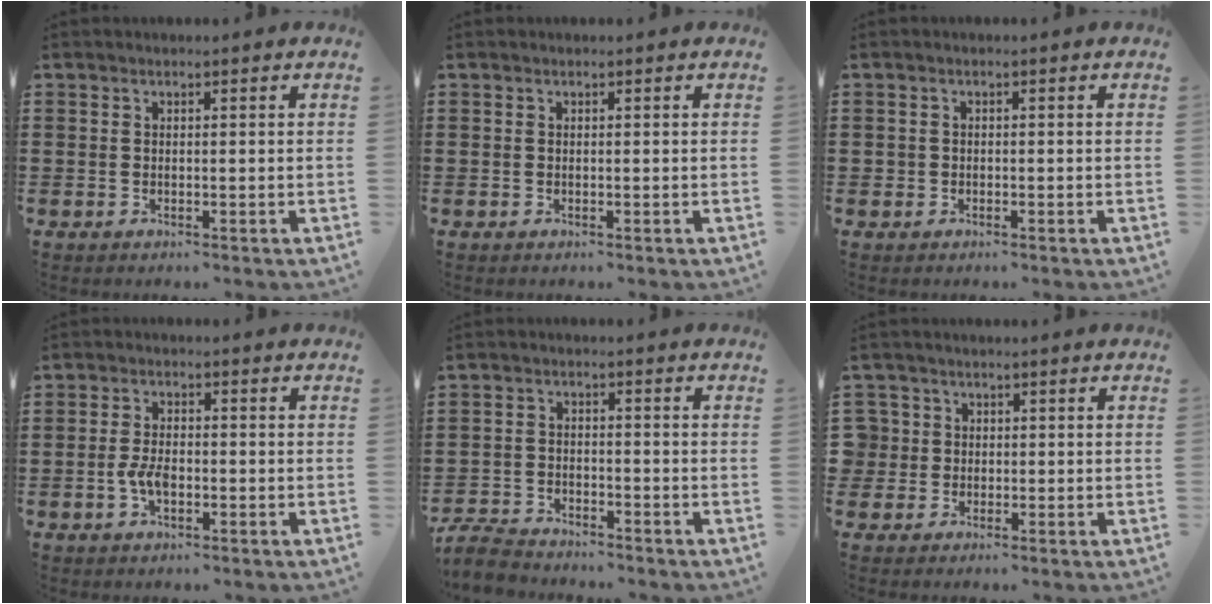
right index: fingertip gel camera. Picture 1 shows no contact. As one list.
[{"total": 0.0}, {"total": 0.9, "force": [-0.4, 0.8, 0.1], "torque": [-0.004, 0.003, -0.011]}, {"total": 3.2, "force": [-1.1, 1.4, 2.6], "torque": [-0.070, -0.009, -0.024]}, {"total": 4.1, "force": [-3.9, 0.8, 0.8], "torque": [-0.038, -0.003, -0.087]}, {"total": 3.0, "force": [0.0, 3.0, 0.2], "torque": [-0.028, 0.006, -0.005]}]